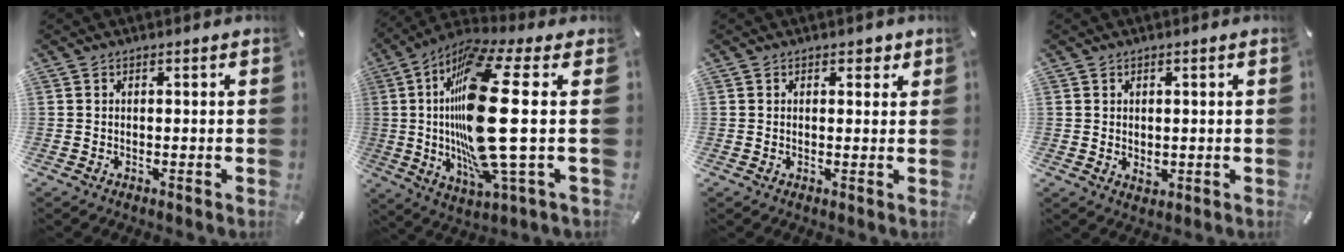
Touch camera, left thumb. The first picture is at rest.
{"total": 24.6, "force": [2.2, 5.7, 23.9], "torque": [-0.492, -0.033, 0.020]}
{"total": 1.8, "force": [0.9, 1.3, 0.9], "torque": [0.003, -0.004, 0.010]}
{"total": 1.7, "force": [0.2, 1.5, 0.8], "torque": [-0.007, 0.000, 0.000]}